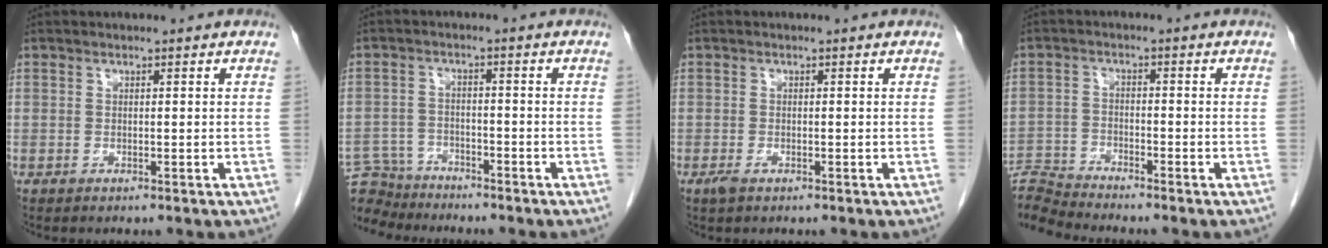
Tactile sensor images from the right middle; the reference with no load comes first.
{"total": 7.3, "force": [-7.0, 2.1, 0.0], "torque": [-0.002, 0.001, -0.128]}
{"total": 1.3, "force": [-0.7, 0.5, 0.9], "torque": [-0.020, -0.002, -0.010]}
{"total": 6.4, "force": [-6.2, -1.2, -0.6], "torque": [0.006, -0.001, -0.119]}